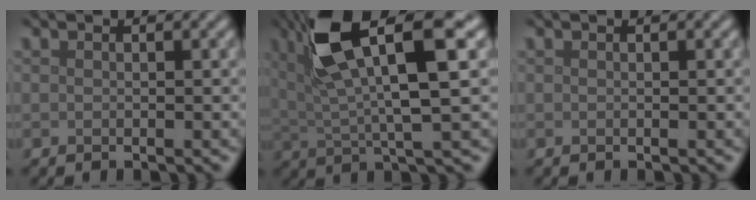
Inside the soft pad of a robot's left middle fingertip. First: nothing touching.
{"total": 10.3, "force": [4.6, 2.5, 8.9], "torque": [-0.160, 0.014, 0.083]}
{"total": 0.0}